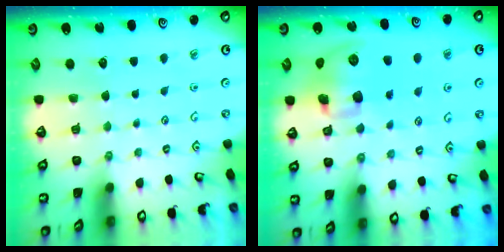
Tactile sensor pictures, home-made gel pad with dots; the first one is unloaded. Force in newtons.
{"total": 12.1, "press": 11.9, "slide": 1.9}